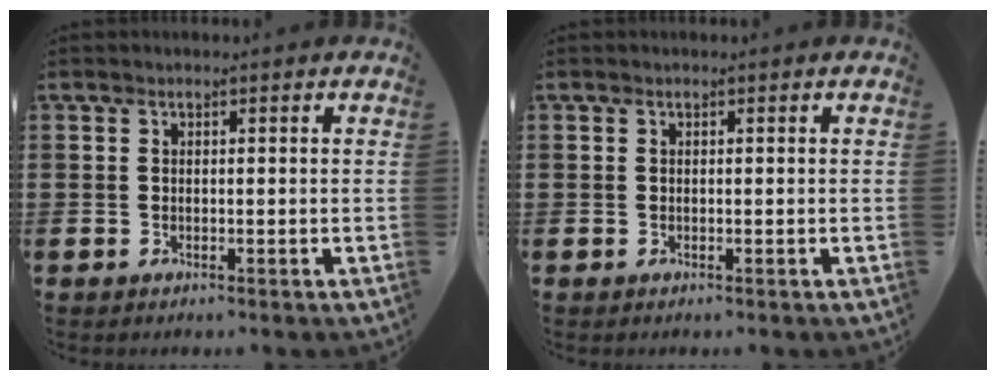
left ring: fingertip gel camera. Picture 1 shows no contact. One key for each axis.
{"total": 0.0}